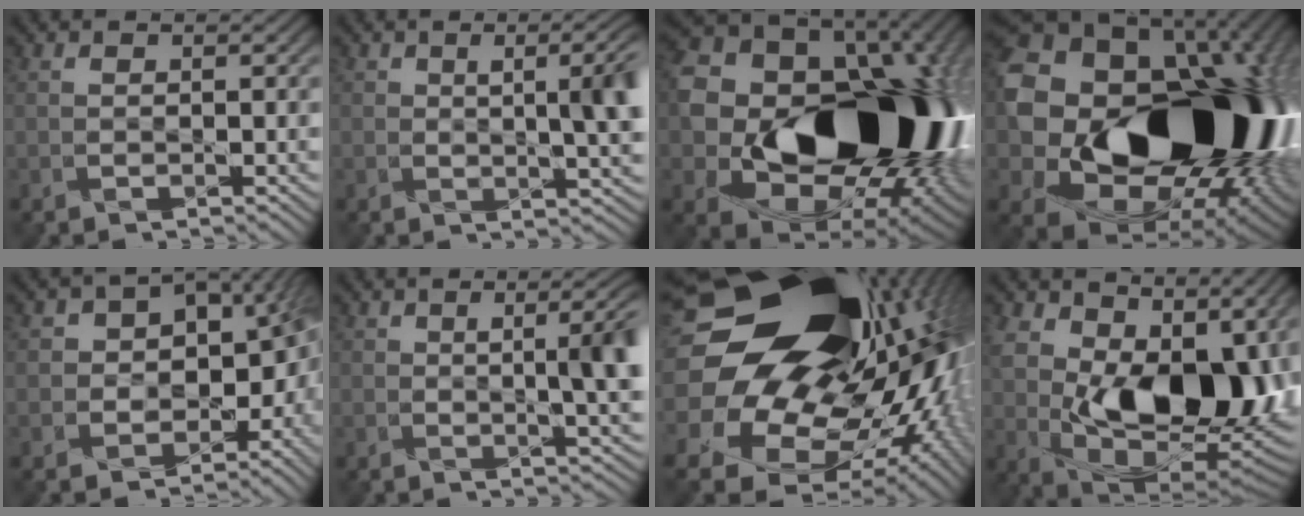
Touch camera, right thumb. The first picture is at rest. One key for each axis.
{"total": 6.2, "fx": 1.1, "fy": 2.4, "fz": 5.6, "tx": -0.070, "ty": 0.003, "tz": 0.018}
{"total": 20.6, "fx": -0.8, "fy": 16.2, "fz": 12.7, "tx": -0.214, "ty": -0.046, "tz": 0.029}
{"total": 22.4, "fx": 1.0, "fy": 17.3, "fz": 14.2, "tx": -0.260, "ty": -0.078, "tz": 0.067}
{"total": 13.0, "fx": -0.8, "fy": 10.2, "fz": 8.1, "tx": -0.112, "ty": -0.021, "tz": 0.009}
{"total": 7.0, "fx": 0.7, "fy": 2.6, "fz": 6.4, "tx": -0.078, "ty": 0.003, "tz": 0.012}
{"total": 23.2, "fx": 3.7, "fy": 18.0, "fz": 14.2, "tx": -0.288, "ty": -0.008, "tz": 0.030}
{"total": 16.5, "fx": 2.6, "fy": 10.1, "fz": 12.7, "tx": -0.207, "ty": -0.010, "tz": 0.048}